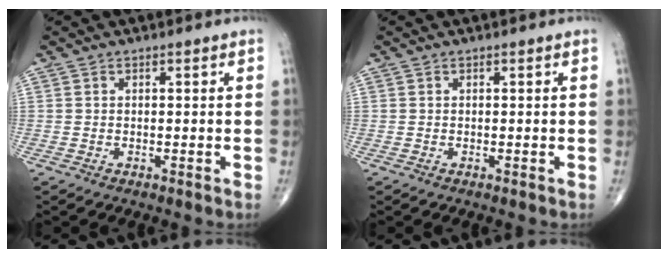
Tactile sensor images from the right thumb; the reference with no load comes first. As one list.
[{"total": 0.0}]